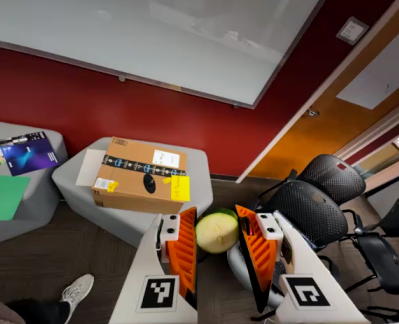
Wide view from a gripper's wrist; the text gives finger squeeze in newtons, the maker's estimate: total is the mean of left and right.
{"total": 11.2, "left": 11.7, "right": 10.7}